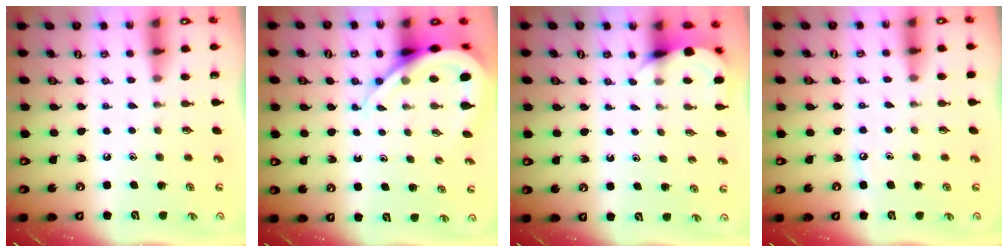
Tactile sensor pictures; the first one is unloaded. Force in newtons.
{"total": 10.7, "press": 10.6, "slide": 1.0}
{"total": 4.2, "press": 4.2, "slide": 0.4}
{"total": 3.3, "press": 3.3, "slide": 0.5}